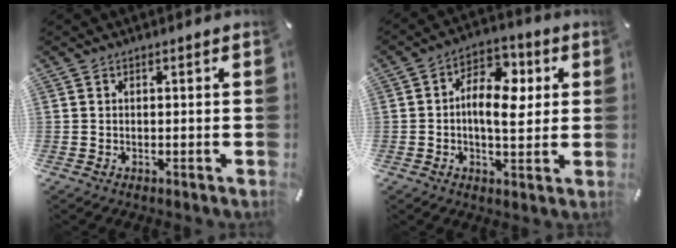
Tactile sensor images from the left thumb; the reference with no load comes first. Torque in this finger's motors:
{"motor_torque": [1.42, 1.57, 1.24, -0.29, 0.28]}